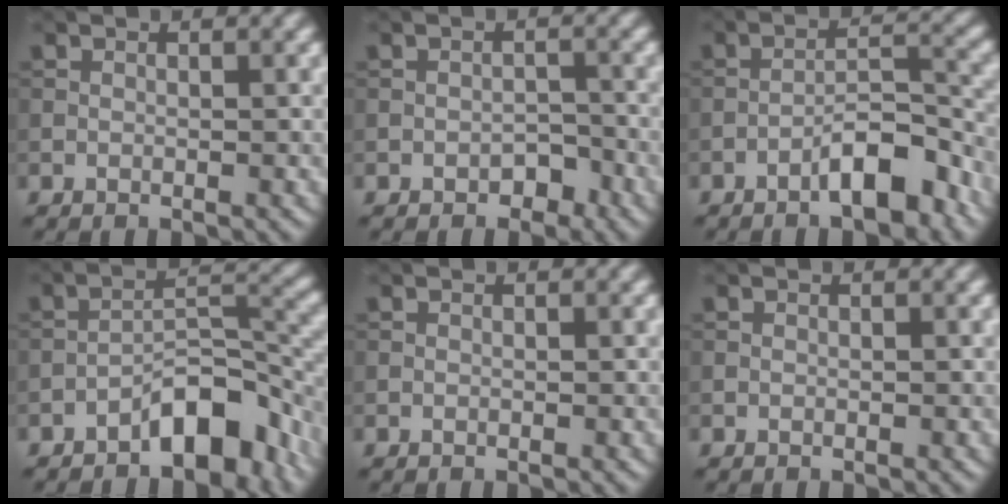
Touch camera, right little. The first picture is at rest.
{"total": 1.8, "force": [-1.2, 1.0, 0.9], "torque": [-0.009, 0.003, -0.020]}
{"total": 5.5, "force": [-3.5, 1.5, 3.9], "torque": [-0.057, 0.016, -0.059]}
{"total": 6.6, "force": [-4.3, 2.2, 4.5], "torque": [-0.062, 0.018, -0.074]}
{"total": 0.0}
{"total": 0.0}